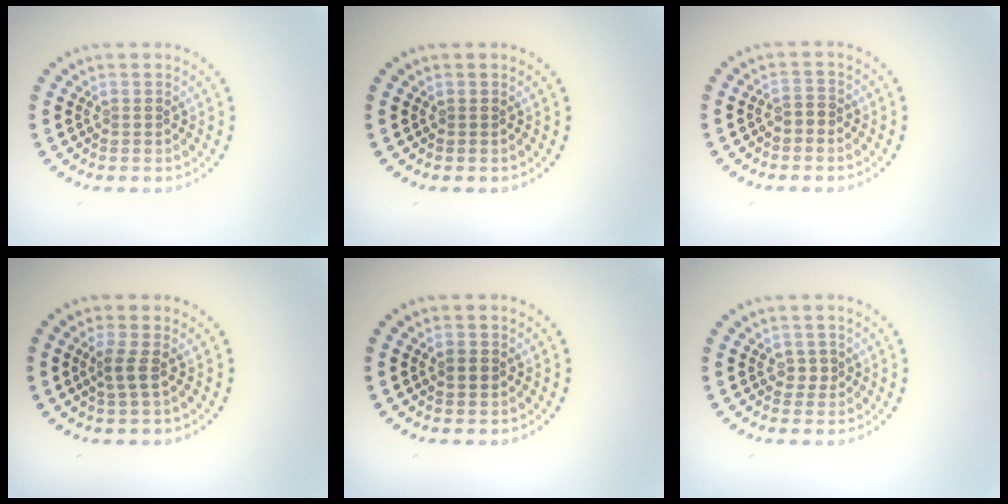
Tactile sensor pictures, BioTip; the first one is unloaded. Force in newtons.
{"total": 0.0}
{"total": 1.1, "press": 0.9, "slide": 0.5}
{"total": 1.6, "press": 1.3, "slide": 0.9}
{"total": 1.2, "press": 1.2, "slide": 0.1}
{"total": 1.1, "press": 0.9, "slide": 0.6}